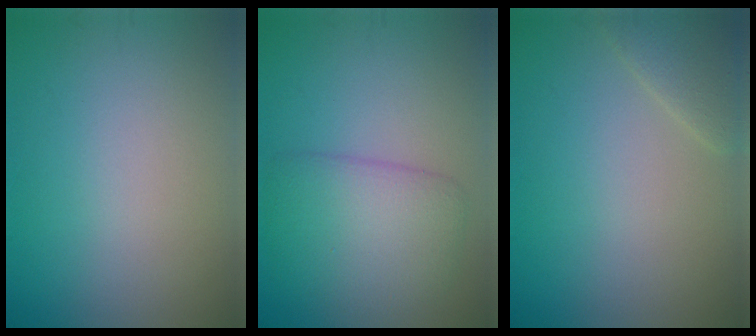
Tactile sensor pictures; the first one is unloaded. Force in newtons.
{"total": 5.4, "press": 5.4, "slide": 0.2}
{"total": 2.0, "press": 2.0, "slide": 0.2}